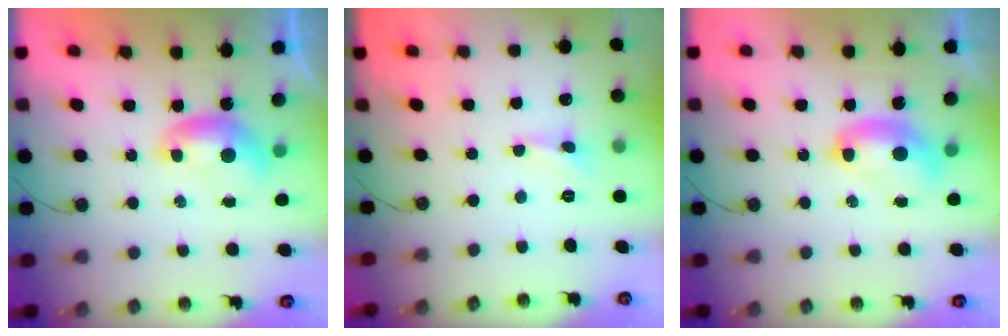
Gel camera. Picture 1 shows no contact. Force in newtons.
{"total": 1.2, "press": 1.1, "slide": 0.5}
{"total": 2.6, "press": 2.6, "slide": 0.1}